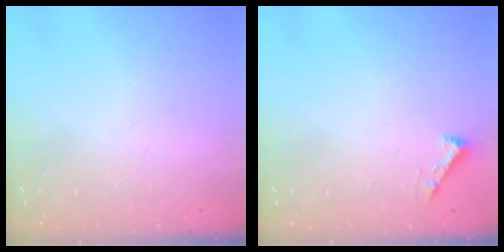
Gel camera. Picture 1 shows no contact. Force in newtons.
{"total": 2.3, "press": 2.3, "slide": 0.3}